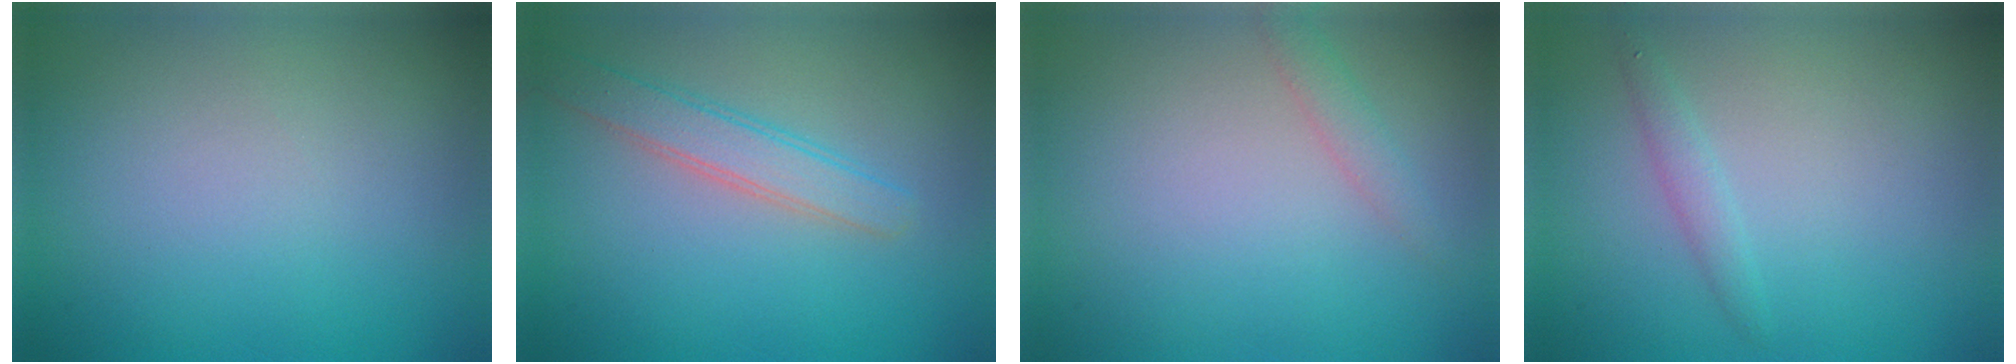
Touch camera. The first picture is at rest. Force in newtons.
{"total": 2.7, "press": 2.7, "slide": 0.1}
{"total": 1.3, "press": 1.3, "slide": 0.1}
{"total": 1.2, "press": 1.2, "slide": 0.0}